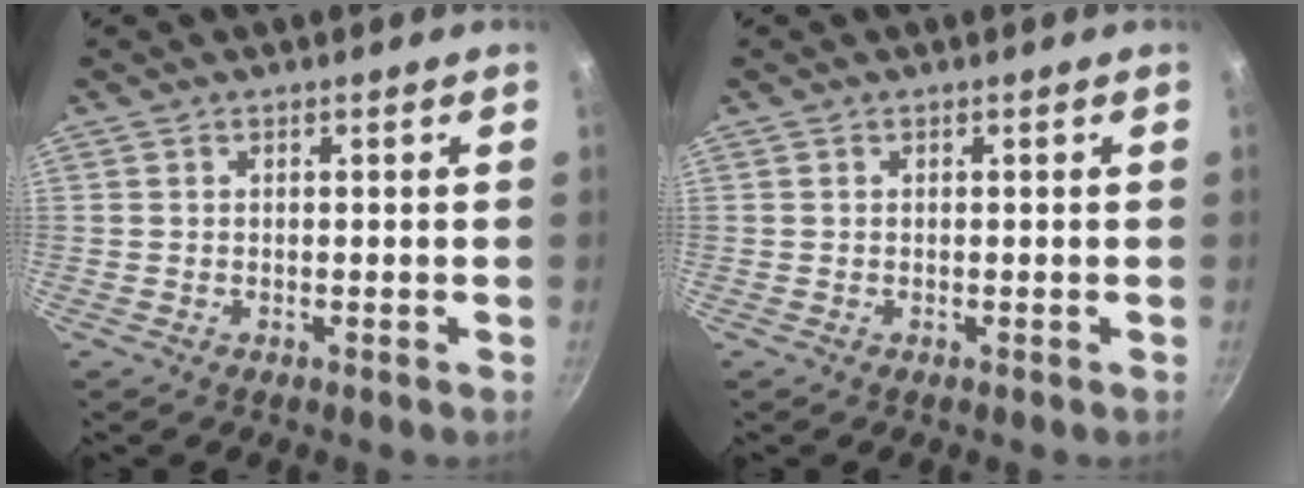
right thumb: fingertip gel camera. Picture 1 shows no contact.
{"total": 0.0}